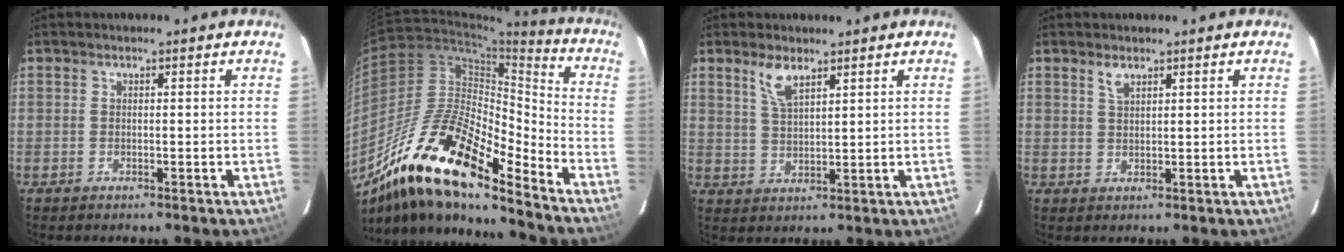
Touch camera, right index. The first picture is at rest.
{"total": 21.6, "force": [-15.4, 5.2, 14.3], "torque": [-0.250, -0.013, -0.291]}
{"total": 4.7, "force": [3.2, 1.5, 3.1], "torque": [-0.062, -0.001, 0.067]}
{"total": 1.9, "force": [1.4, 0.7, 1.1], "torque": [-0.021, 0.002, 0.027]}